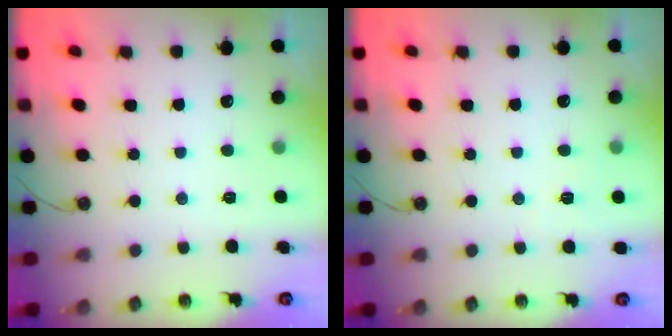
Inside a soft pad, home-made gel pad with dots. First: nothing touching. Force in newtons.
{"total": 2.4, "press": 2.2, "slide": 1.0}